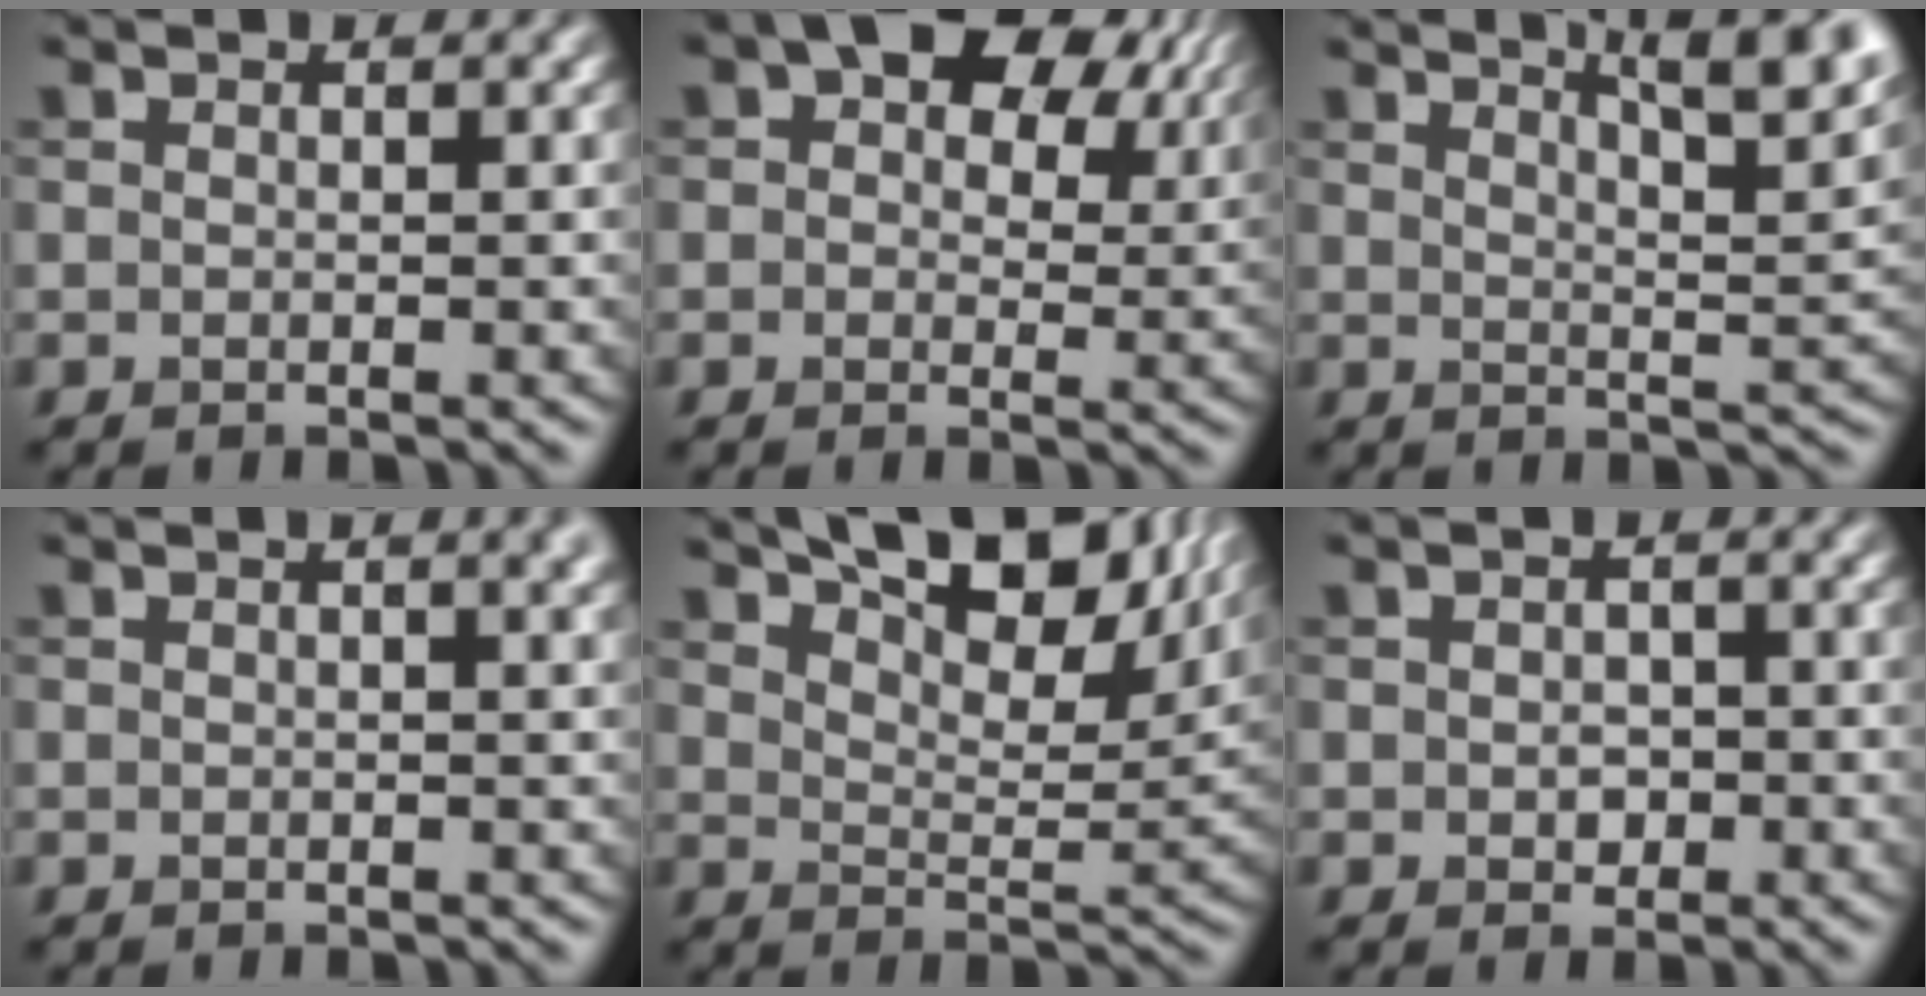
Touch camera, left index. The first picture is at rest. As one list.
[{"total": 10.1, "force": [4.6, 5.8, 6.8], "torque": [-0.091, 0.006, 0.069]}, {"total": 9.2, "force": [6.5, 2.3, 6.1], "torque": [-0.054, 0.024, 0.060]}, {"total": 3.1, "force": [1.6, 1.0, 2.4], "torque": [-0.015, 0.009, 0.017]}, {"total": 12.4, "force": [8.4, 4.2, 8.0], "torque": [-0.114, 0.023, 0.107]}, {"total": 1.1, "force": [-0.5, 0.8, 0.5], "torque": [-0.013, -0.001, -0.008]}]